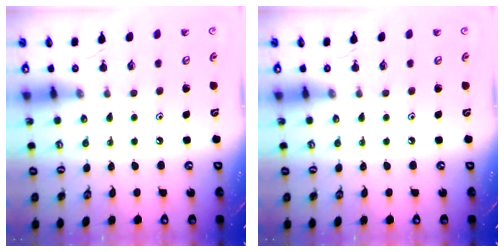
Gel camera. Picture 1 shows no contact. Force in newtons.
{"total": 0.0}